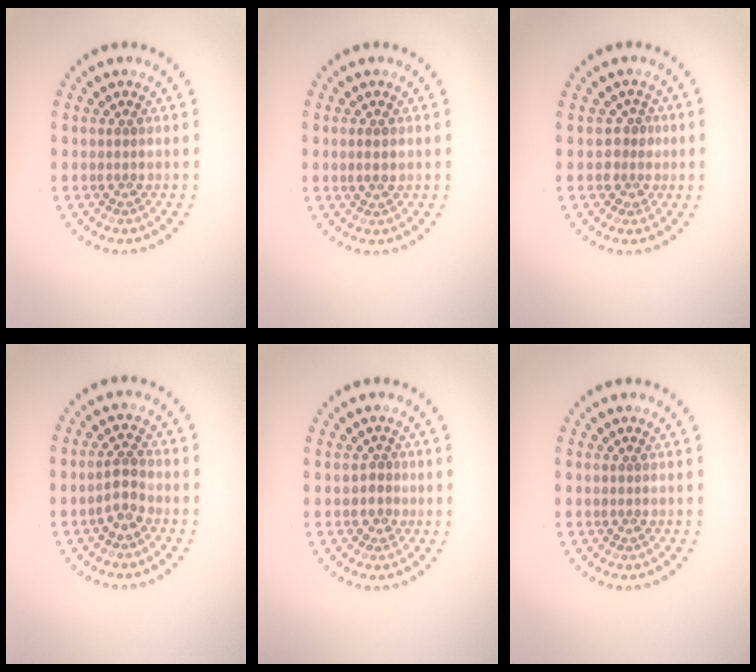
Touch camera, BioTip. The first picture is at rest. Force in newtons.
{"total": 0.8, "press": 0.8, "slide": 0.1}
{"total": 1.9, "press": 1.4, "slide": 1.2}
{"total": 1.9, "press": 1.7, "slide": 0.7}
{"total": 0.8, "press": 0.7, "slide": 0.5}
{"total": 0.0}